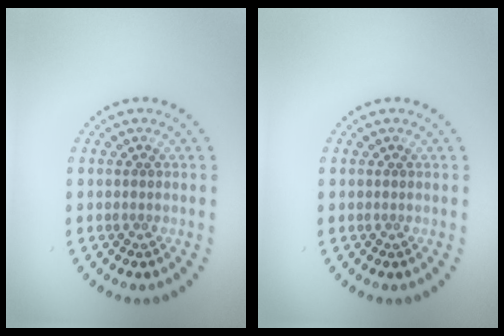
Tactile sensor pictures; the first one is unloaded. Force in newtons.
{"total": 0.0}